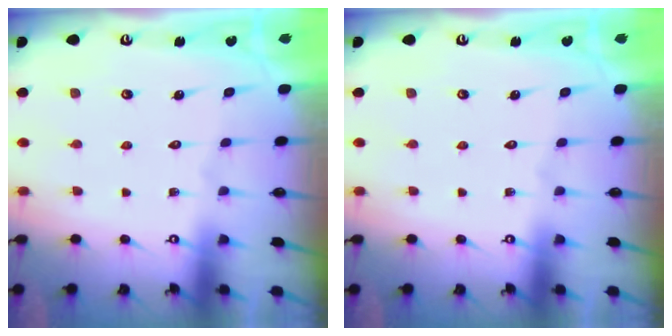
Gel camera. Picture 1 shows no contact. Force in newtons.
{"total": 0.0}